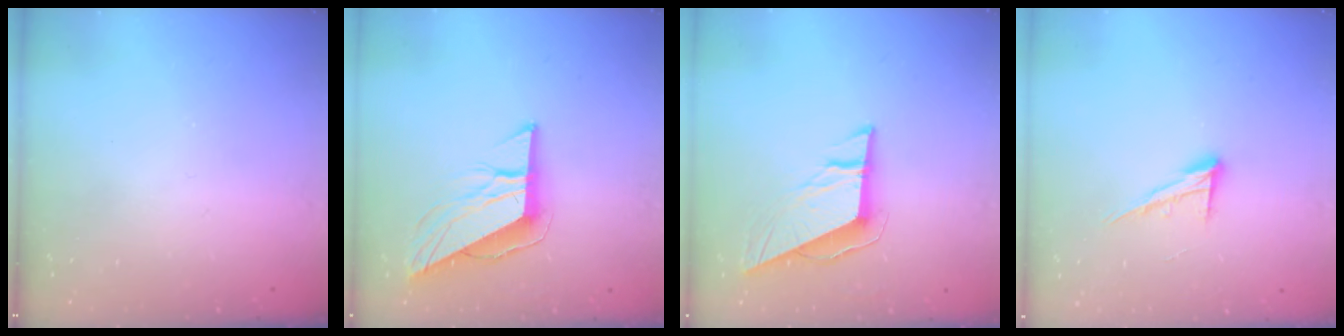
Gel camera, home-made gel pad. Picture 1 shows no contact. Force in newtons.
{"total": 9.9, "press": 9.9, "slide": 0.4}
{"total": 9.6, "press": 9.5, "slide": 1.0}
{"total": 10.6, "press": 10.5, "slide": 1.6}